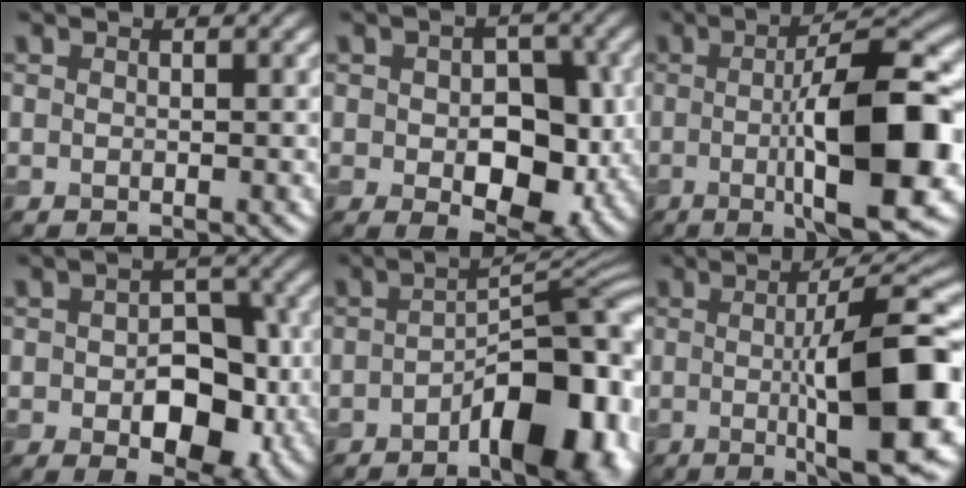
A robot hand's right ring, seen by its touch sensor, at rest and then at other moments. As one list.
[{"total": 7.1, "force": [-0.8, 4.3, 5.6], "torque": [-0.084, -0.010, 0.002]}, {"total": 12.4, "force": [-1.0, 3.0, 12.0], "torque": [-0.172, 0.003, -0.012]}, {"total": 7.4, "force": [-1.5, 4.4, 5.7], "torque": [-0.080, -0.001, -0.016]}, {"total": 11.3, "force": [-4.5, 4.4, 9.4], "torque": [-0.122, 0.006, -0.062]}, {"total": 12.3, "force": [-0.5, 2.8, 12.0], "torque": [-0.160, 0.000, 0.000]}]